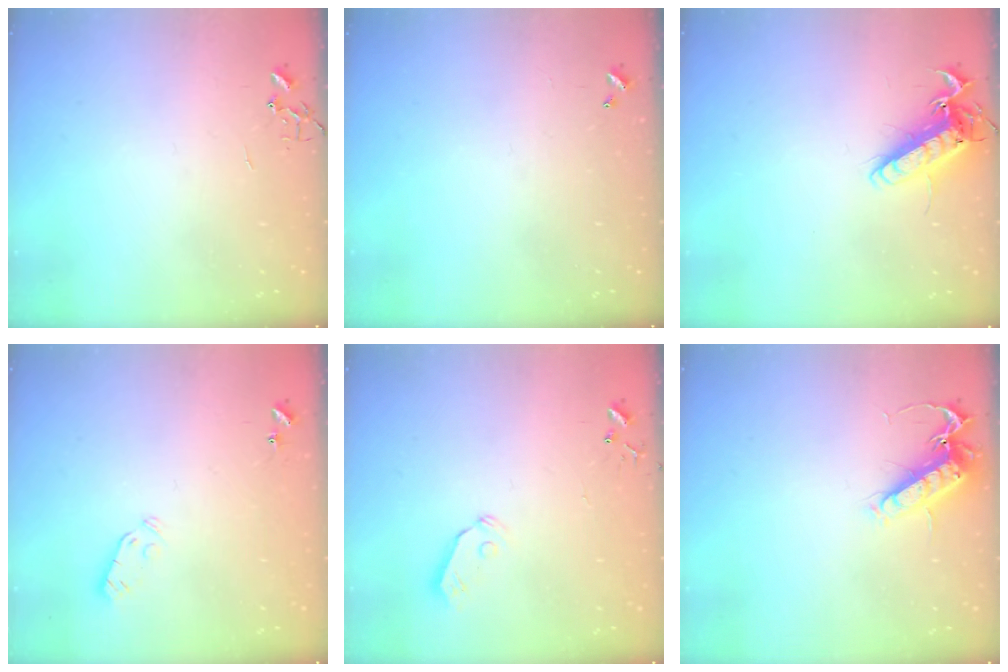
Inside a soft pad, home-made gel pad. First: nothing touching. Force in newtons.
{"total": 0.0}
{"total": 14.6, "press": 14.4, "slide": 2.0}
{"total": 3.8, "press": 3.7, "slide": 0.8}
{"total": 5.0, "press": 5.0, "slide": 0.3}
{"total": 14.1, "press": 13.9, "slide": 1.9}